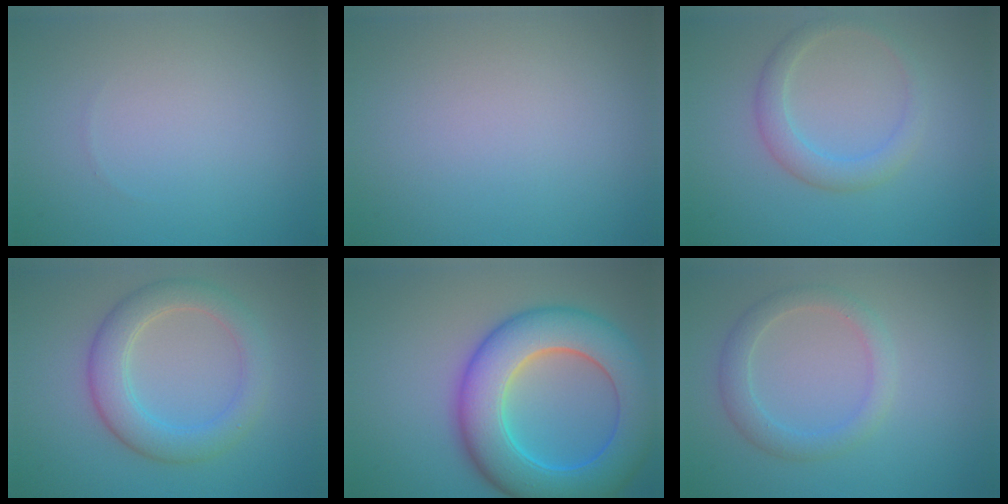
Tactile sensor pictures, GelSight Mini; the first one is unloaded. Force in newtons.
{"total": 0.0}
{"total": 2.5, "press": 2.5, "slide": 0.2}
{"total": 4.6, "press": 4.6, "slide": 0.3}
{"total": 10.8, "press": 10.8, "slide": 0.3}
{"total": 2.8, "press": 2.8, "slide": 0.1}